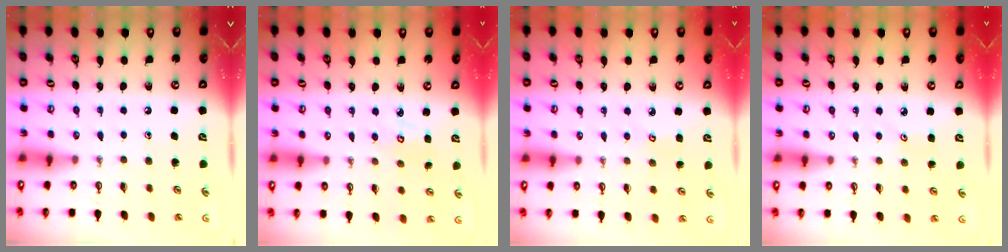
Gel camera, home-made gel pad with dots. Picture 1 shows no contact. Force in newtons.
{"total": 3.5, "press": 3.5, "slide": 0.3}
{"total": 3.7, "press": 3.7, "slide": 0.4}
{"total": 3.9, "press": 3.8, "slide": 0.6}